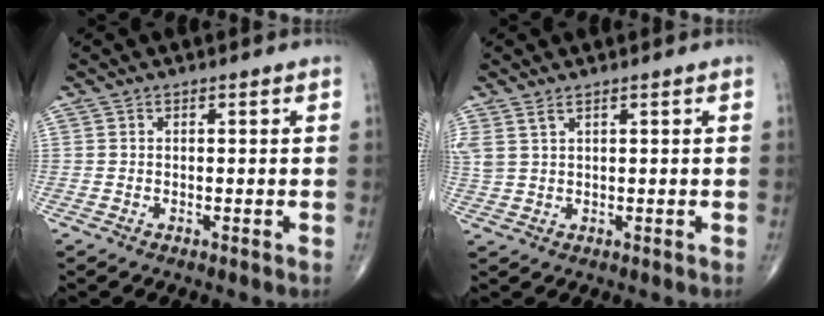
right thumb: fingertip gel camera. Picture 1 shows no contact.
{"total": 3.3, "force": [2.1, 1.2, 2.3], "torque": [-0.065, 0.004, 0.055]}